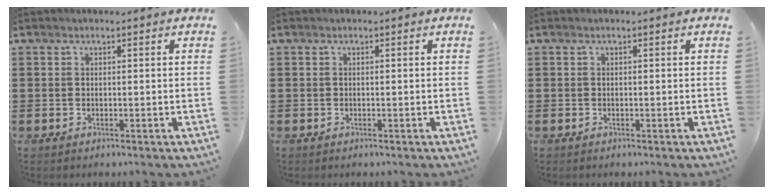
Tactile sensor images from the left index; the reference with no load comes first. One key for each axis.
{"total": 0.0}
{"total": 0.0}